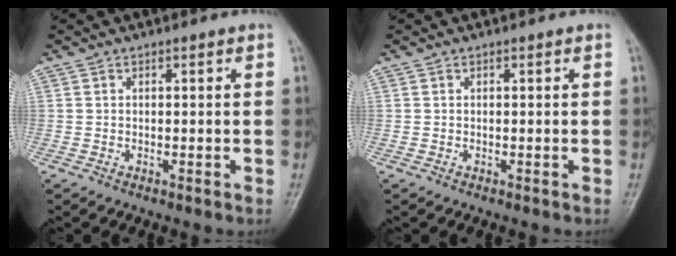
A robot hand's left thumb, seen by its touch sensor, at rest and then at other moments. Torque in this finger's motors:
{"motor_torque": [0.00, 0.00, 0.00, 0.00, 0.00]}